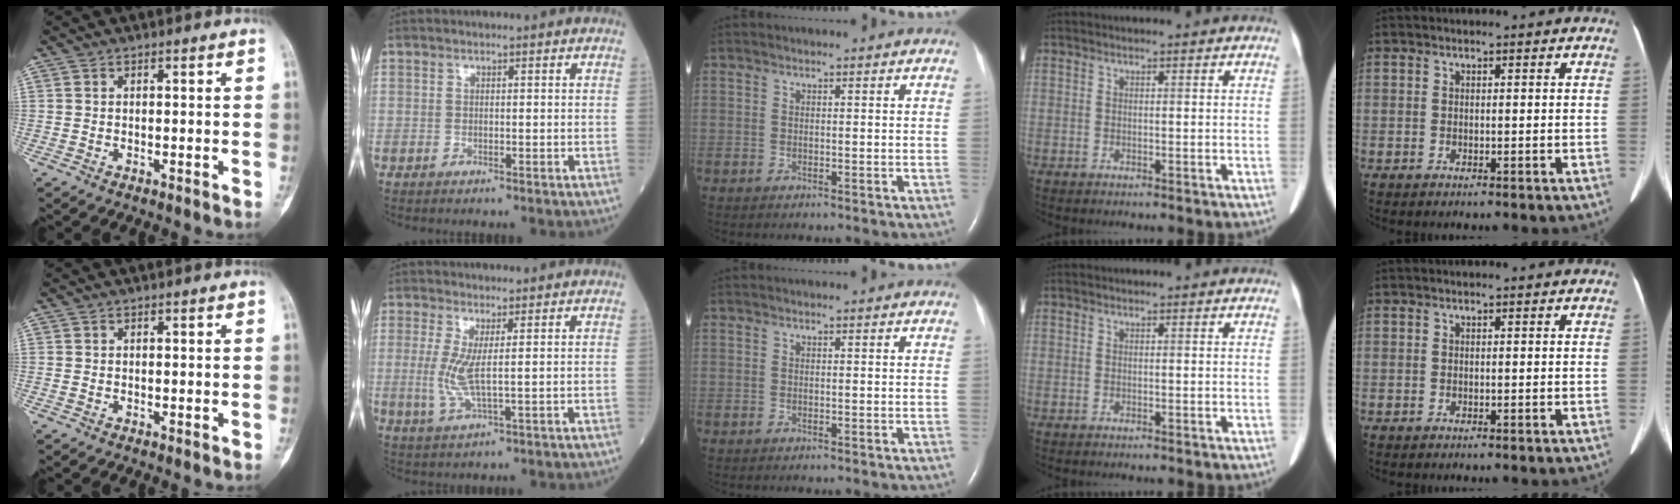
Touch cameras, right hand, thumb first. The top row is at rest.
{"index": {"total": 4.7, "force": [0.4, 0.4, 4.6], "torque": [-0.111, -0.013, 0.010]}}